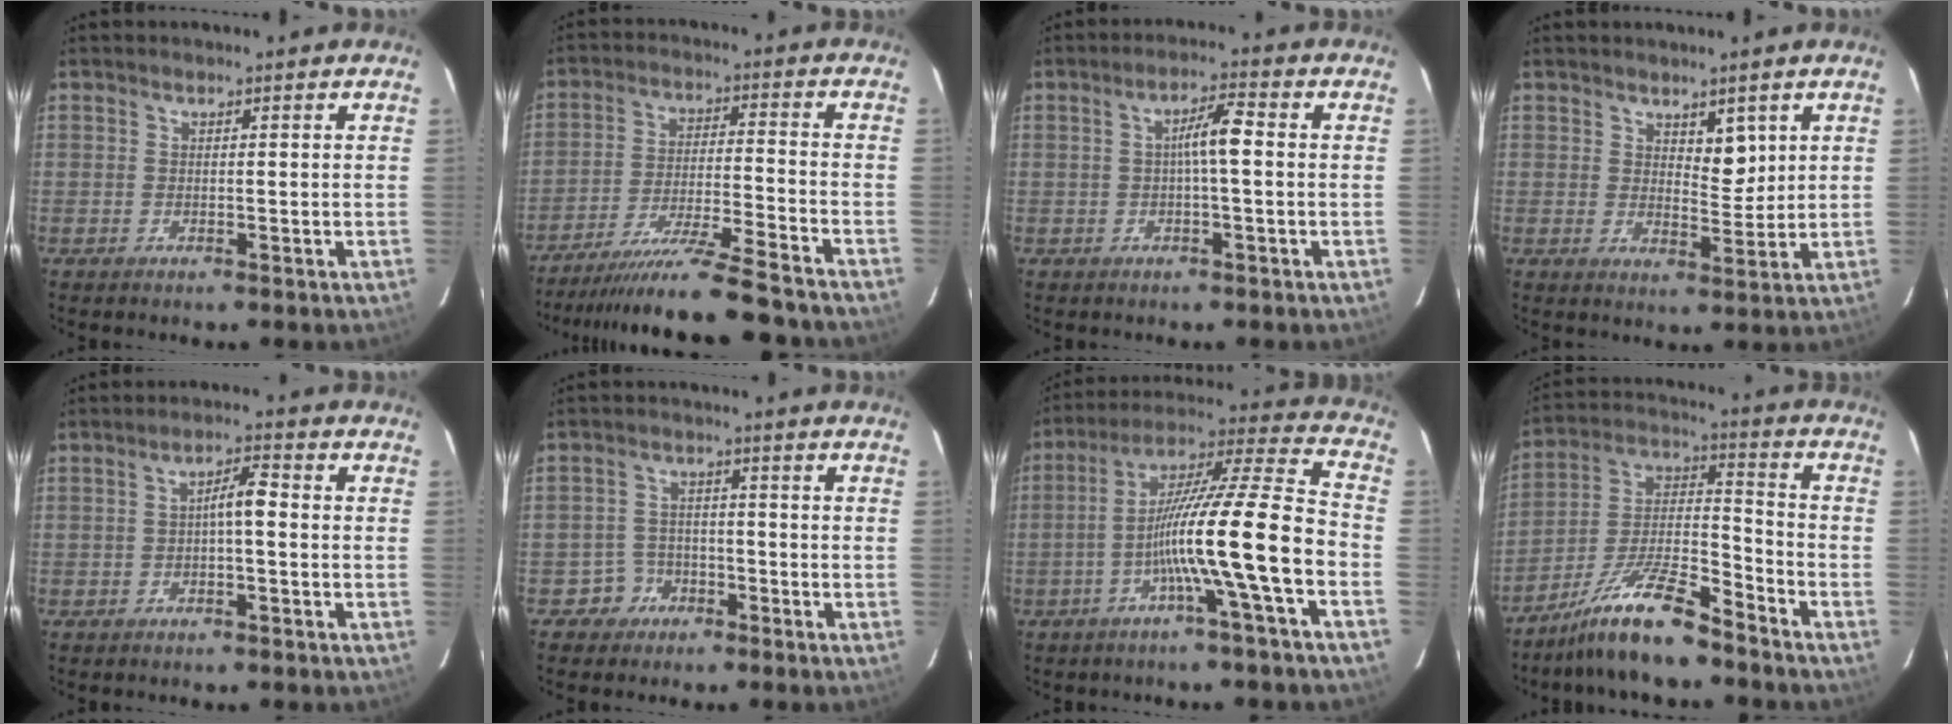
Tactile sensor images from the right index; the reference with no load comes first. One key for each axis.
{"total": 17.9, "fx": -15.7, "fy": -0.5, "fz": 8.5, "tx": -0.140, "ty": -0.032, "tz": -0.253}
{"total": 4.8, "fx": 0.1, "fy": 0.6, "fz": 4.8, "tx": -0.084, "ty": 0.015, "tz": 0.001}
{"total": 4.0, "fx": 2.0, "fy": 1.9, "fz": 2.9, "tx": -0.046, "ty": -0.006, "tz": 0.037}
{"total": 3.9, "fx": -0.2, "fy": 0.8, "fz": 3.8, "tx": -0.066, "ty": 0.016, "tz": -0.003}
{"total": 3.9, "fx": -2.3, "fy": 3.2, "fz": 0.0, "tx": 0.004, "ty": 0.014, "tz": -0.040}
{"total": 15.8, "fx": -4.9, "fy": -1.3, "fz": 14.9, "tx": -0.256, "ty": 0.020, "tz": -0.091}
{"total": 13.5, "fx": -10.5, "fy": 1.8, "fz": 8.4, "tx": -0.168, "ty": 0.000, "tz": -0.190}